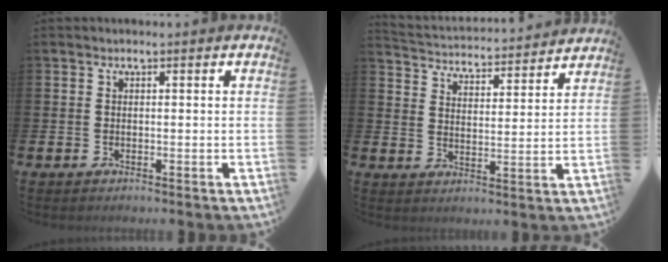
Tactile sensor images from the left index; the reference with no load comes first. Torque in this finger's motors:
{"motor_torque": [-0.59, -0.96, -0.19, -0.04]}